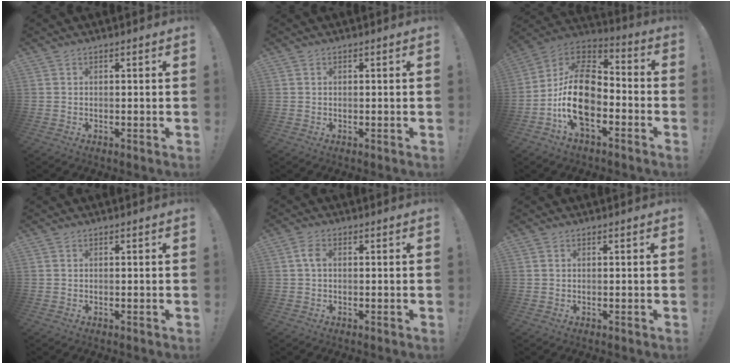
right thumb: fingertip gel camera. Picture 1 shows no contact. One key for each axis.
{"total": 0.0}
{"total": 19.5, "fx": -5.9, "fy": 11.8, "fz": 14.4, "tx": -0.271, "ty": 0.035, "tz": -0.094}
{"total": 0.0}
{"total": 3.1, "fx": 0.4, "fy": 1.9, "fz": 2.4, "tx": -0.043, "ty": 0.006, "tz": 0.005}
{"total": 0.6, "fx": 0.4, "fy": 0.4, "fz": 0.3, "tx": -0.015, "ty": 0.004, "tz": 0.009}